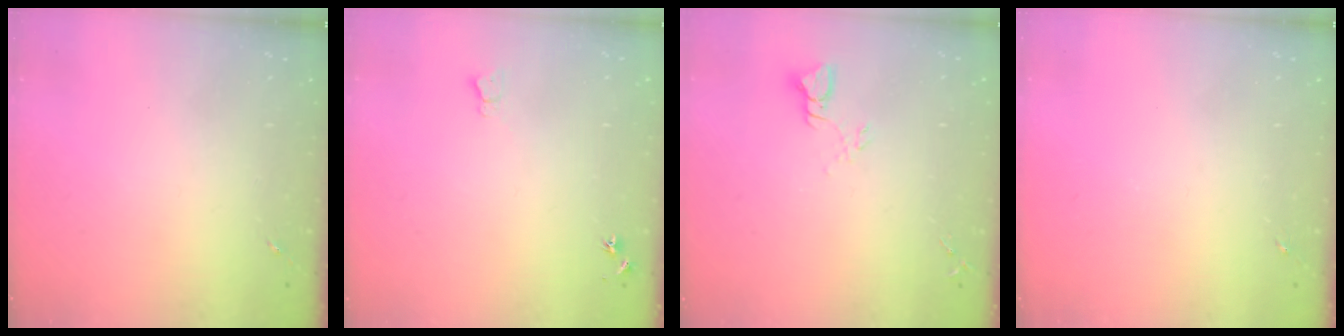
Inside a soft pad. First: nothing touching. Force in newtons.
{"total": 3.9, "press": 3.9, "slide": 0.4}
{"total": 3.5, "press": 3.4, "slide": 0.3}
{"total": 0.0}